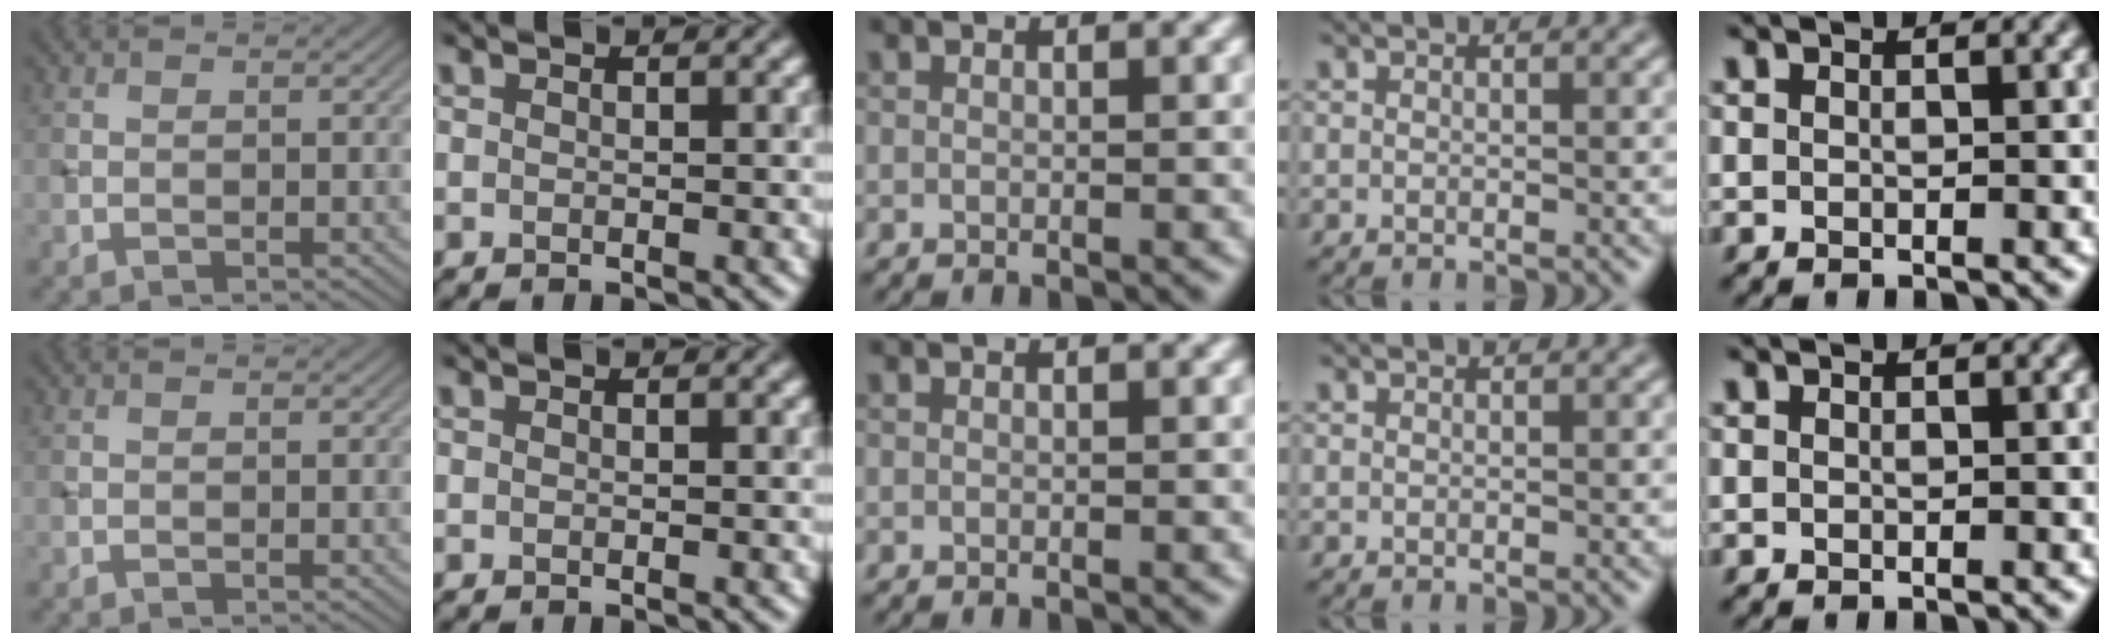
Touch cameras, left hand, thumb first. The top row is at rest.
{}